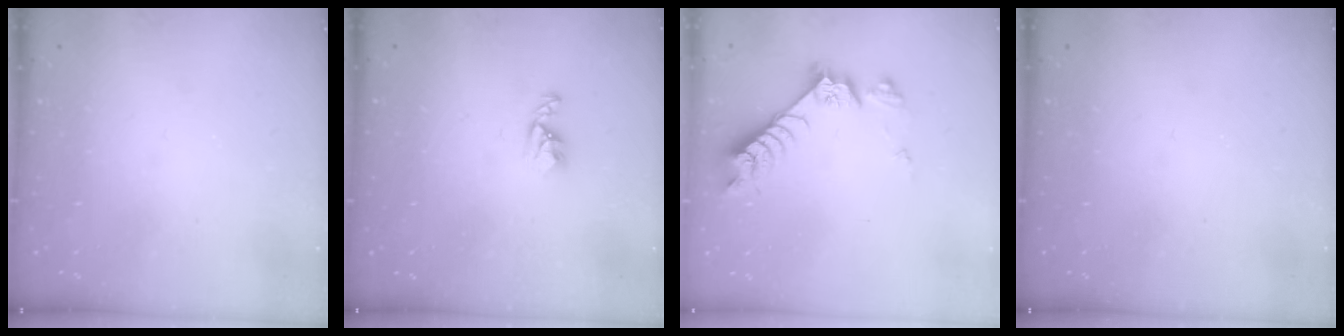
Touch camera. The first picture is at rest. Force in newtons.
{"total": 4.3, "press": 4.2, "slide": 0.8}
{"total": 7.4, "press": 7.3, "slide": 1.1}
{"total": 0.0}